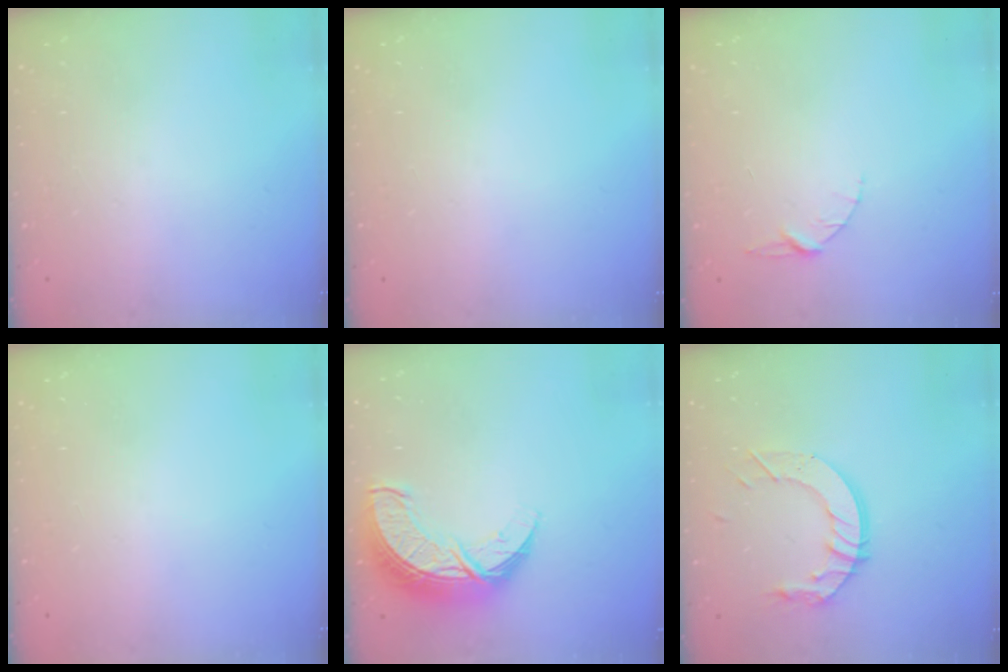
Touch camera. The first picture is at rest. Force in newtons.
{"total": 0.0}
{"total": 3.4, "press": 3.3, "slide": 0.4}
{"total": 0.0}
{"total": 11.4, "press": 11.4, "slide": 0.8}
{"total": 10.6, "press": 10.5, "slide": 1.0}